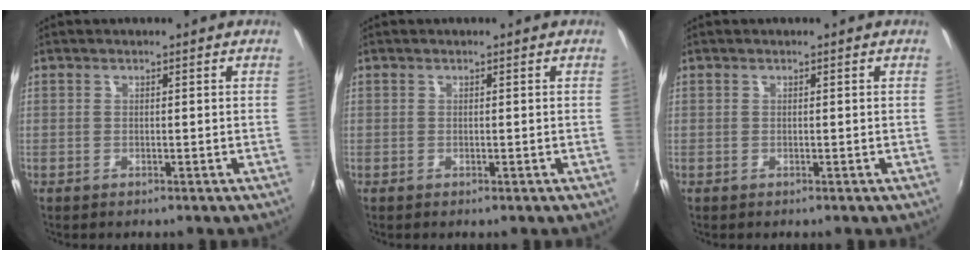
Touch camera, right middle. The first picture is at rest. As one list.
[{"total": 0.0}, {"total": 0.0}]